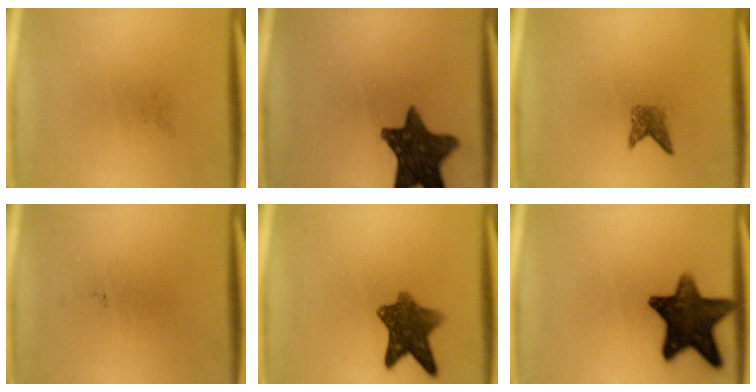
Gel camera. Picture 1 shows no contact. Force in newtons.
{"total": 12.8}
{"total": 1.9}
{"total": 0.0}
{"total": 8.6}
{"total": 13.6}